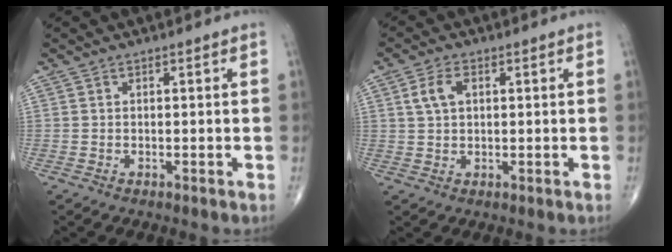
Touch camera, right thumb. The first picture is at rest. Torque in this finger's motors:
{"motor_torque": [0.06, 0.05, 0.20, 0.08, 0.06]}